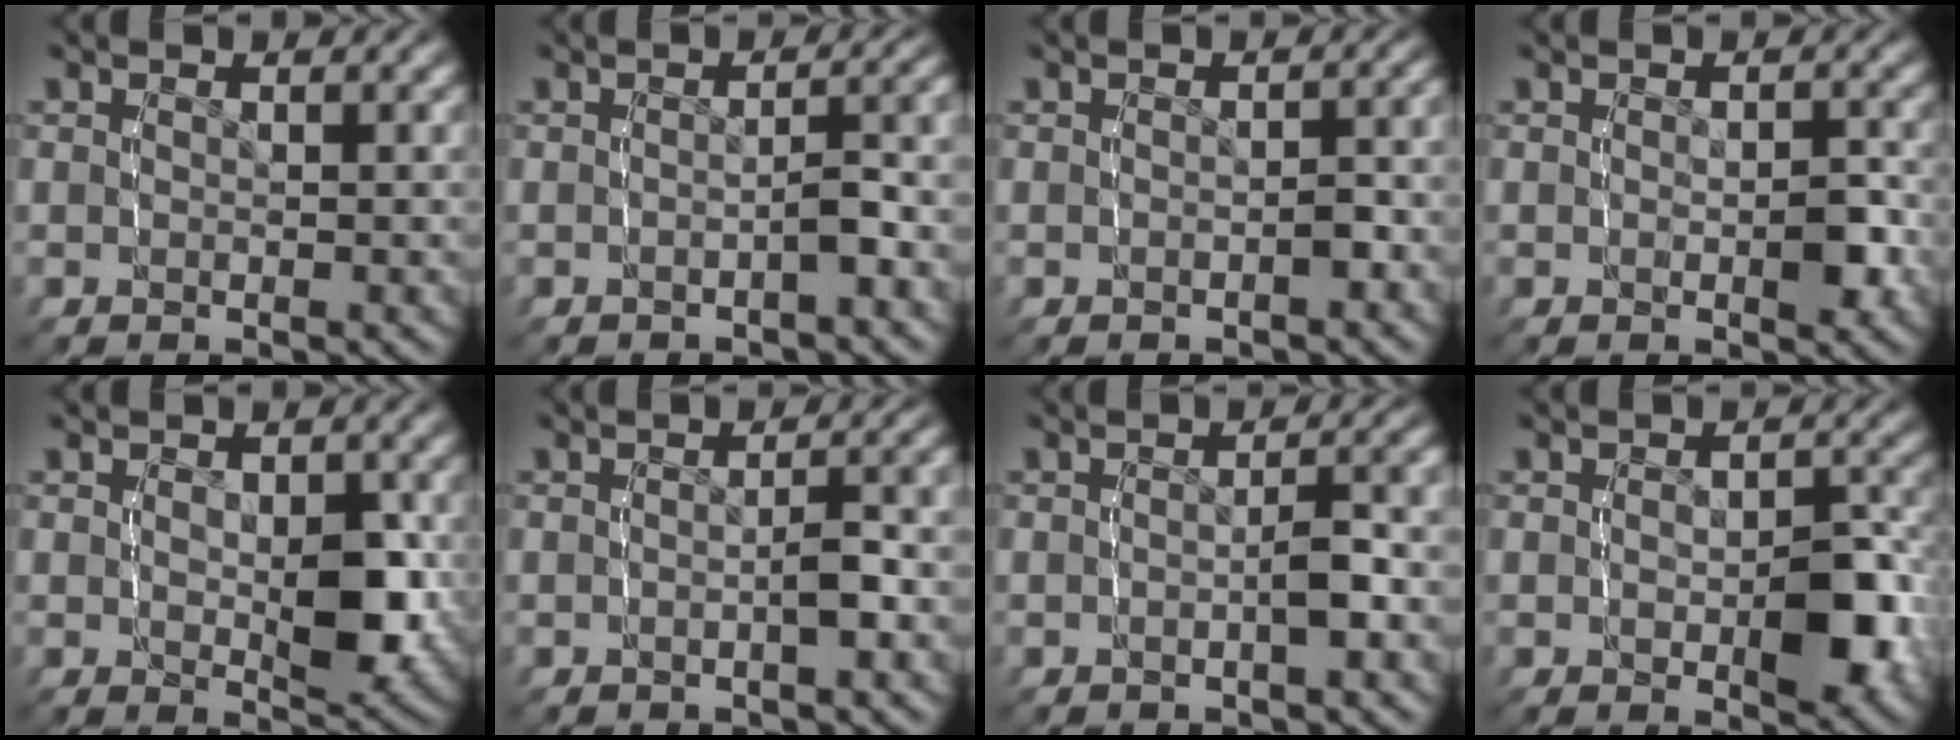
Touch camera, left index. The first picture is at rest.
{"total": 2.7, "force": [-1.4, 0.9, 2.1], "torque": [-0.029, 0.003, -0.020]}
{"total": 1.5, "force": [-0.9, 1.0, 0.7], "torque": [-0.011, 0.004, -0.018]}
{"total": 1.6, "force": [-0.2, 1.1, 1.0], "torque": [-0.018, 0.003, -0.009]}
{"total": 2.9, "force": [0.4, 1.4, 2.5], "torque": [-0.042, -0.014, 0.010]}
{"total": 2.3, "force": [-0.8, 0.7, 2.0], "torque": [-0.027, 0.004, -0.014]}
{"total": 2.6, "force": [-0.9, 0.7, 2.4], "torque": [-0.031, 0.004, -0.014]}
{"total": 3.3, "force": [-0.6, 1.9, 2.7], "torque": [-0.035, 0.002, -0.015]}